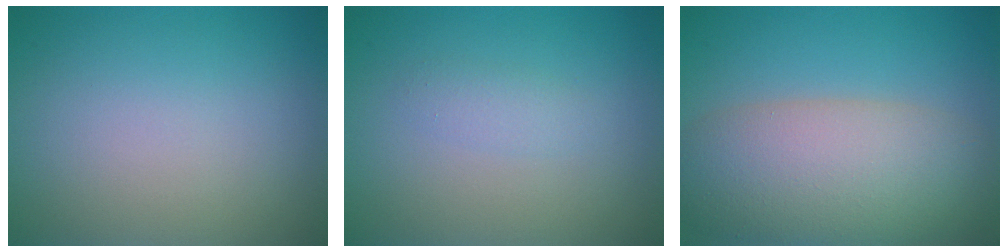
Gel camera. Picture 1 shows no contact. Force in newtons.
{"total": 1.2, "press": 1.2, "slide": 0.1}
{"total": 8.7, "press": 8.7, "slide": 0.7}